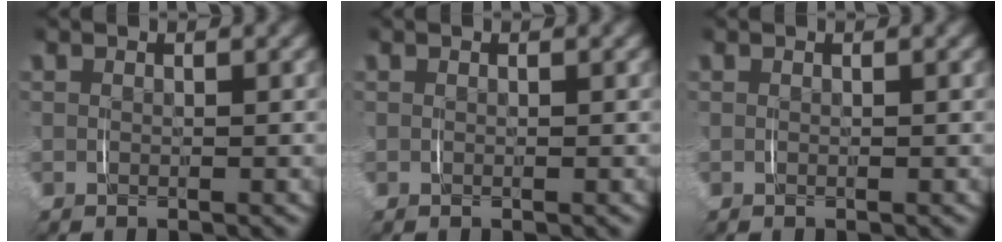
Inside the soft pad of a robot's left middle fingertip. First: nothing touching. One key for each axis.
{"total": 0.0}
{"total": 0.0}